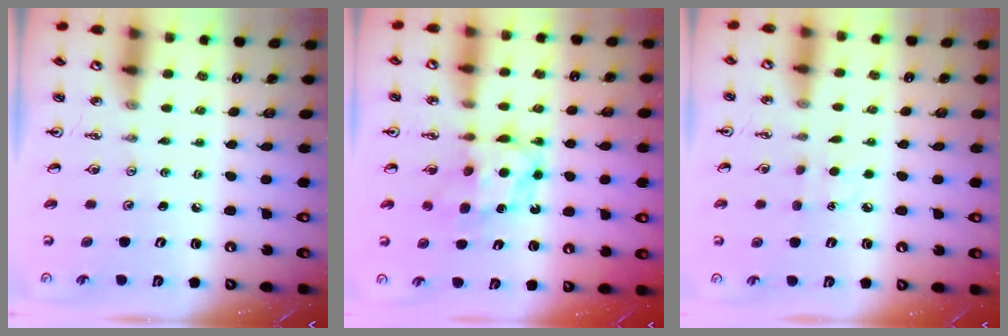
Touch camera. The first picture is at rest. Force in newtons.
{"total": 7.2, "press": 7.2, "slide": 0.6}
{"total": 4.7, "press": 4.7, "slide": 0.5}